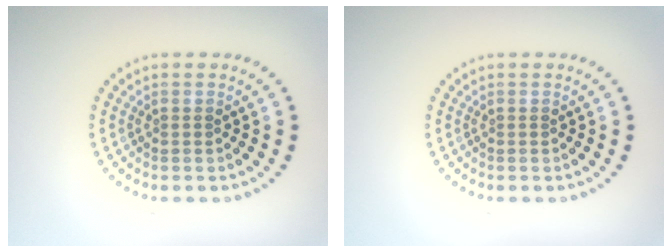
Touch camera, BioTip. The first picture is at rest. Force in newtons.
{"total": 0.0}